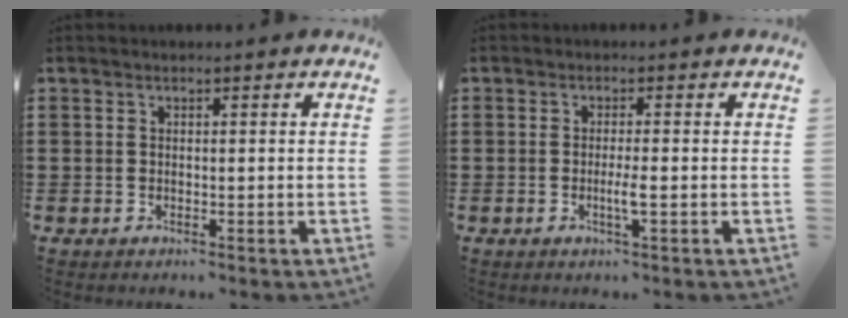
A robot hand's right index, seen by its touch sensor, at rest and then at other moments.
{"total": 2.4, "force": [-0.7, 0.0, 2.3], "torque": [-0.039, -0.003, -0.013]}